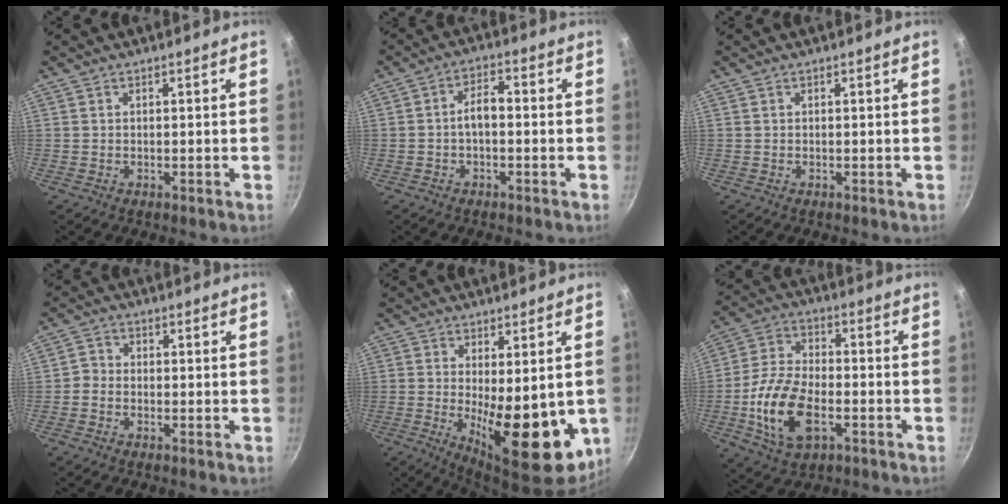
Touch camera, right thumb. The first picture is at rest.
{"total": 4.3, "force": [-0.9, 2.2, 3.6], "torque": [-0.056, 0.026, -0.020]}
{"total": 0.0}
{"total": 2.1, "force": [-1.1, 1.6, 0.7], "torque": [-0.010, 0.016, -0.029]}
{"total": 15.9, "force": [-2.0, 6.1, 14.5], "torque": [-0.181, -0.021, -0.012]}
{"total": 14.8, "force": [-4.4, 8.1, 11.5], "torque": [-0.222, 0.025, -0.085]}